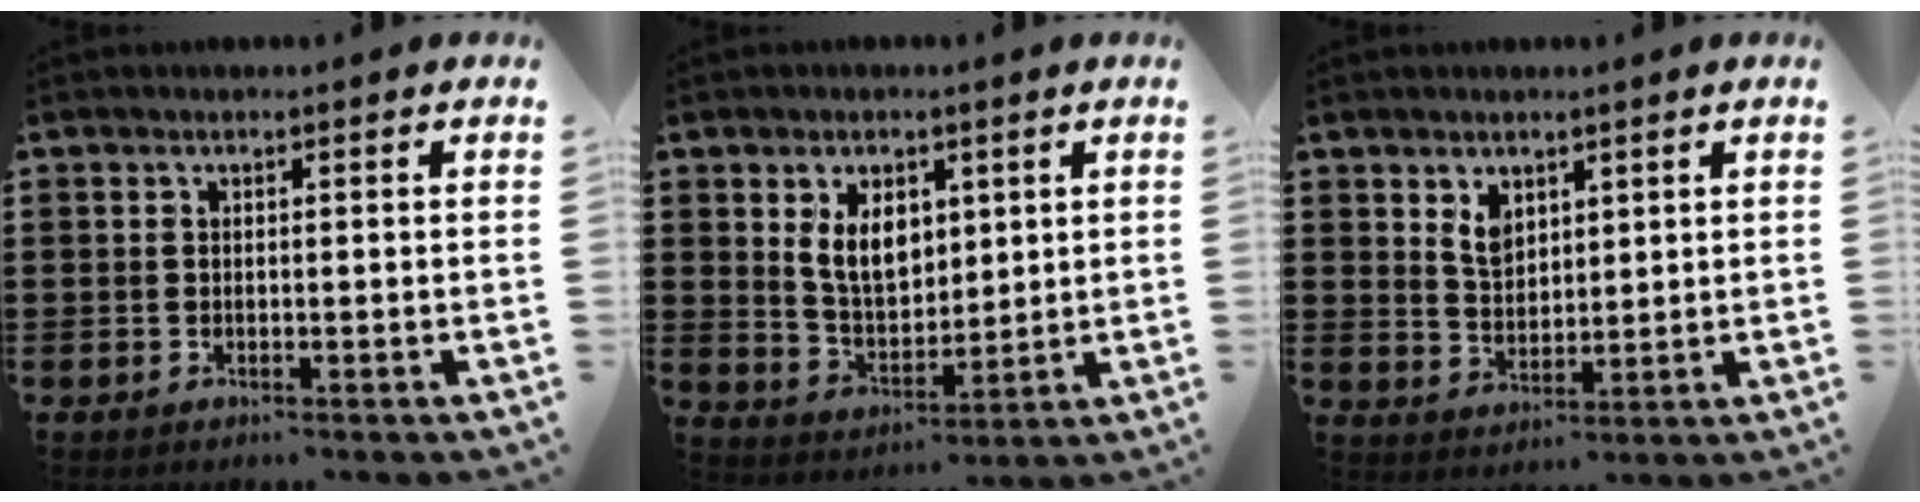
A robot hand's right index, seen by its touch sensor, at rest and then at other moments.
{"total": 7.2, "force": [2.6, 4.5, 5.0], "torque": [-0.111, 0.006, 0.044]}
{"total": 4.0, "force": [2.3, 2.7, 1.9], "torque": [-0.047, 0.008, 0.043]}